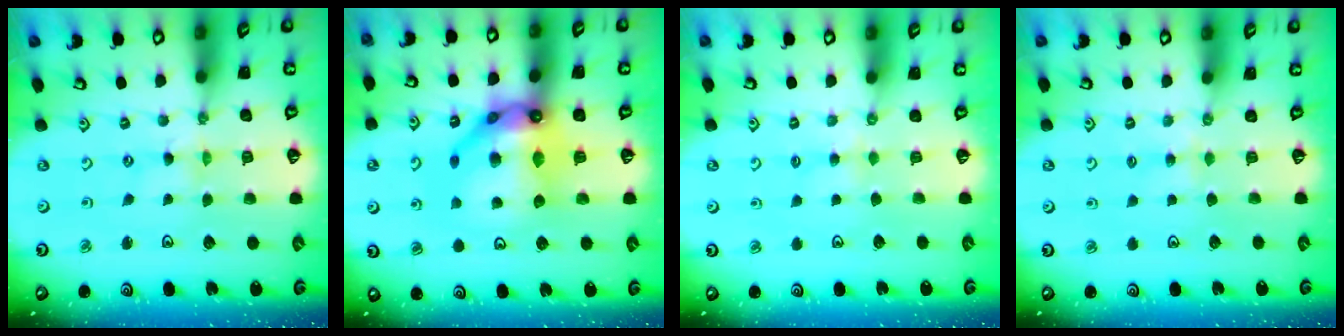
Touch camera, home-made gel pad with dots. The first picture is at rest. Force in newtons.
{"total": 17.7, "press": 17.6, "slide": 1.8}
{"total": 2.2, "press": 2.1, "slide": 0.4}
{"total": 3.2, "press": 3.2, "slide": 0.6}